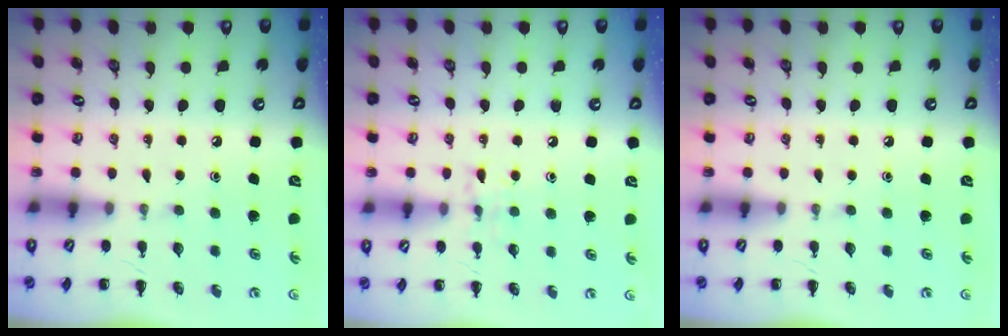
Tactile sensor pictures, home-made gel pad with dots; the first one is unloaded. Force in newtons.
{"total": 6.3, "press": 6.2, "slide": 1.3}
{"total": 0.0}